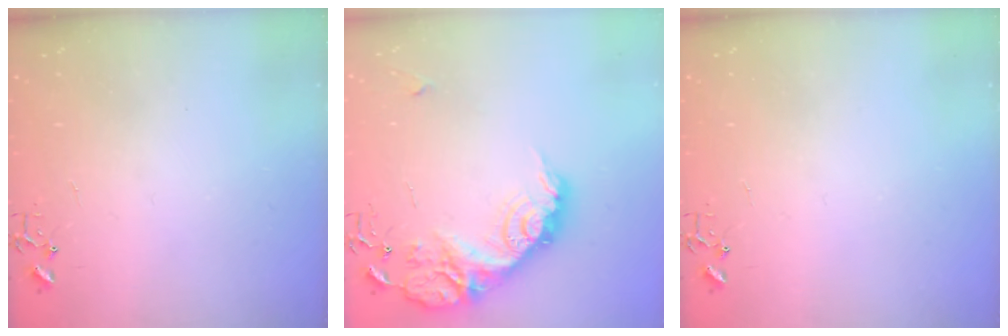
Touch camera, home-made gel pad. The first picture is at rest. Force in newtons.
{"total": 19.4, "press": 19.4, "slide": 0.6}
{"total": 0.0}